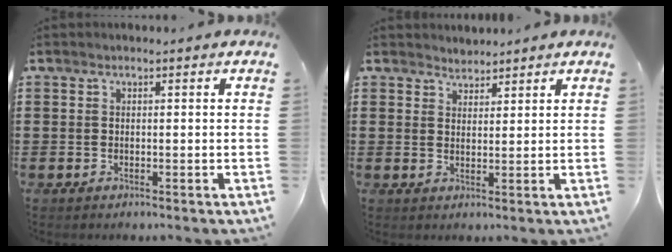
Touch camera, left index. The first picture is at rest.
{"total": 2.1, "force": [2.0, 0.6, -0.5], "torque": [0.002, 0.001, 0.038]}